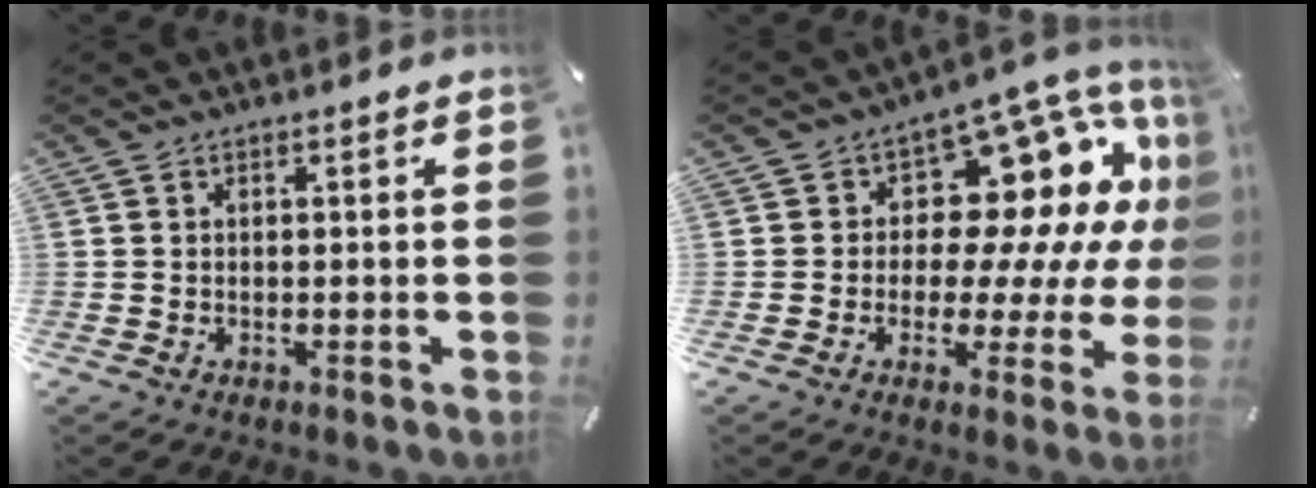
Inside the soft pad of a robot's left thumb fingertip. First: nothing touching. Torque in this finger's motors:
{"motor_torque": [2.05, 2.59, 0.75, -0.62, 0.02]}